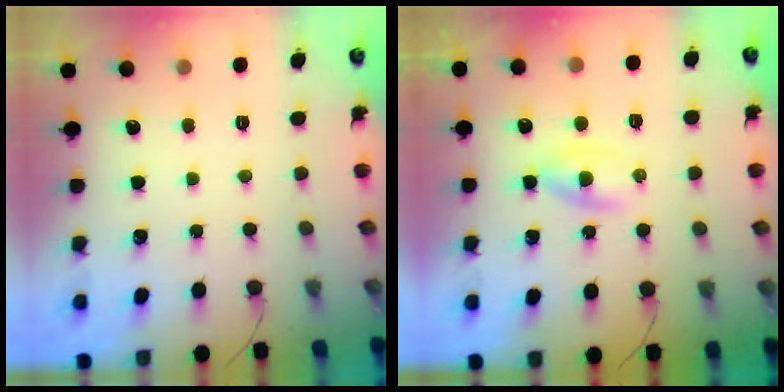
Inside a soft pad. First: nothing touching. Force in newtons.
{"total": 3.2, "press": 3.0, "slide": 1.3}